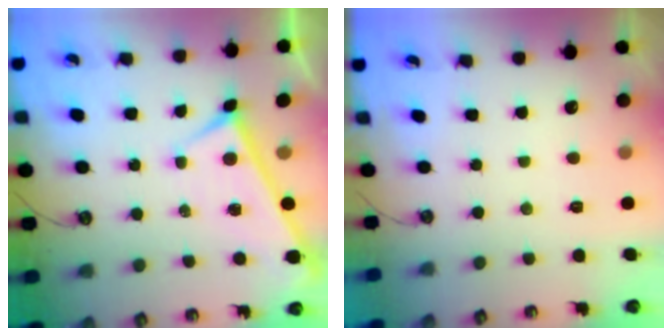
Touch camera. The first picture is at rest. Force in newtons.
{"total": 0.0}